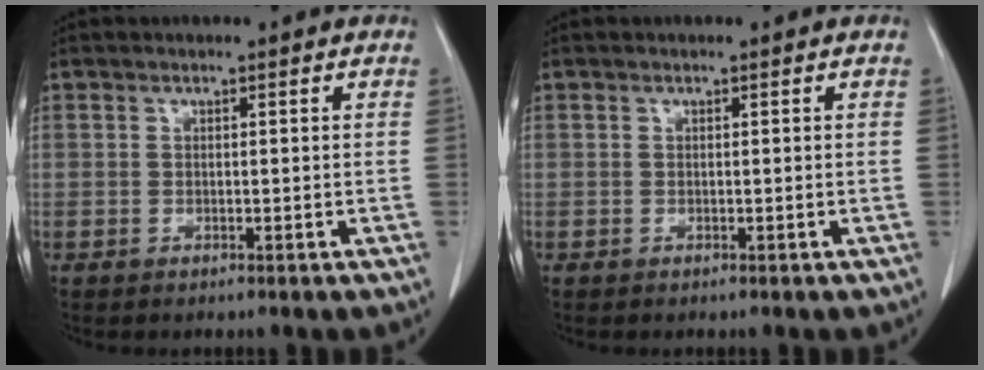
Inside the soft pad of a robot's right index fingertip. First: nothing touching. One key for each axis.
{"total": 0.0}